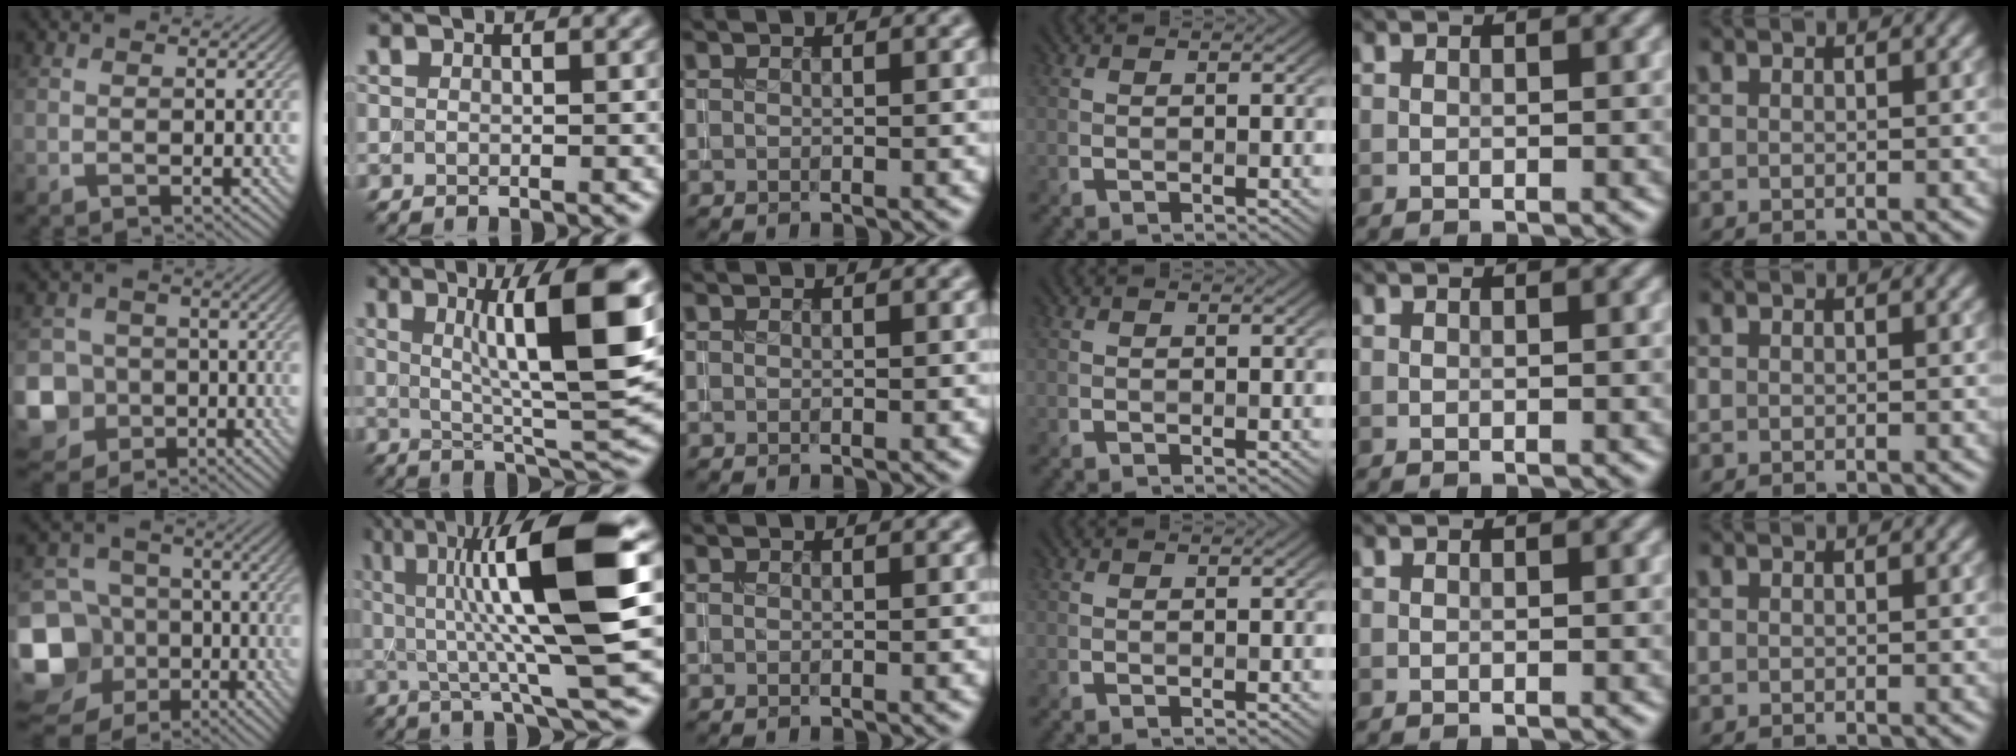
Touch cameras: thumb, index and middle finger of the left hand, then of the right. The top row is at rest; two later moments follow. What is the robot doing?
{"motion": "insert", "object": "coin"}